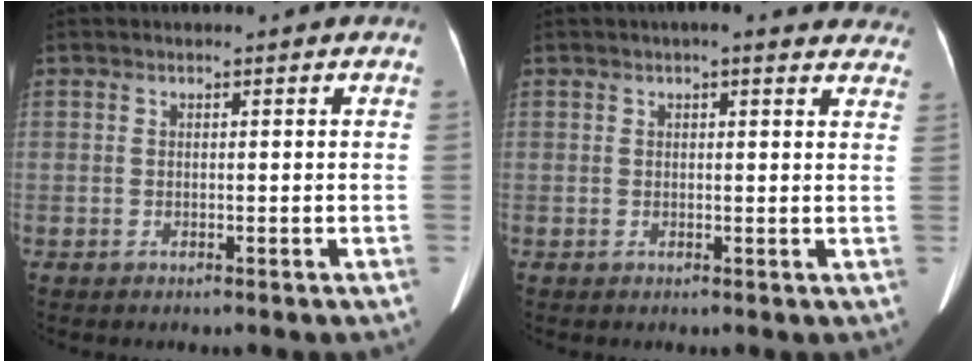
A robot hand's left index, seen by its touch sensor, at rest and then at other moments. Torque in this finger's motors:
{"motor_torque": [-0.56, 0.32, -0.47, -0.05]}